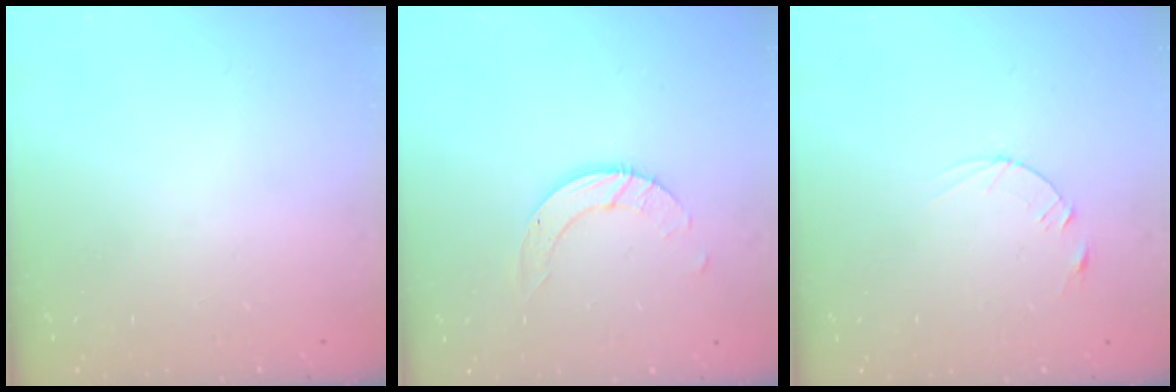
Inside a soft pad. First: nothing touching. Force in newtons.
{"total": 6.5, "press": 6.5, "slide": 0.5}
{"total": 2.5, "press": 2.5, "slide": 0.3}